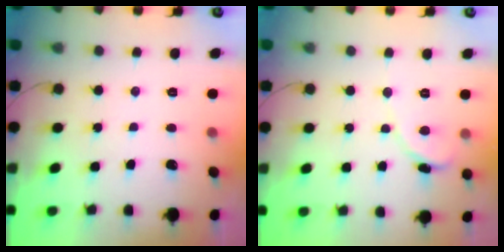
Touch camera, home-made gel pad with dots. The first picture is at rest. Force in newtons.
{"total": 1.6, "press": 1.6, "slide": 0.0}